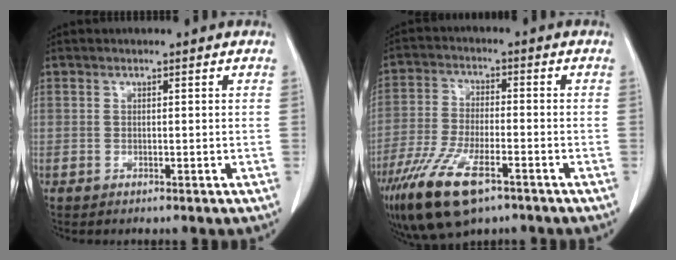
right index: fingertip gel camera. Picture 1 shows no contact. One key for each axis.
{"total": 12.8, "fx": -8.0, "fy": 4.2, "fz": 9.2, "tx": -0.186, "ty": -0.025, "tz": -0.141}